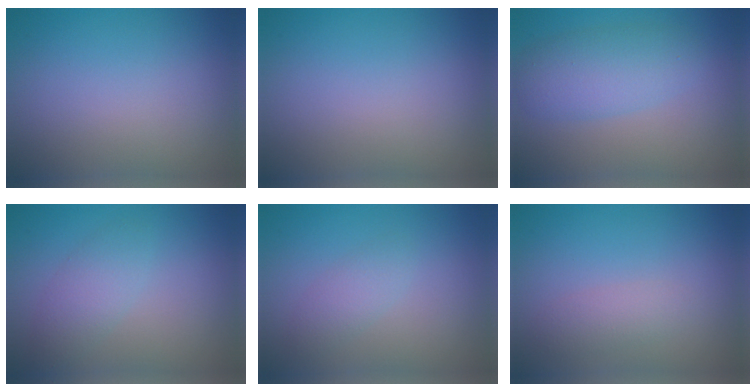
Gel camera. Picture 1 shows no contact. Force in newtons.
{"total": 0.0}
{"total": 4.1, "press": 4.1, "slide": 0.2}
{"total": 2.5, "press": 2.5, "slide": 0.1}
{"total": 1.7, "press": 1.7, "slide": 0.1}
{"total": 1.8, "press": 1.8, "slide": 0.1}